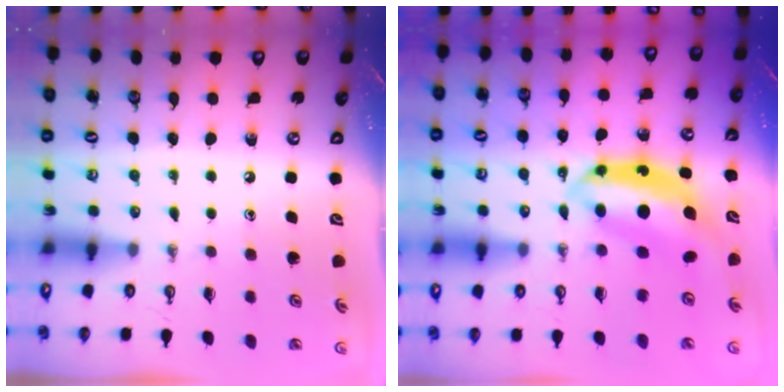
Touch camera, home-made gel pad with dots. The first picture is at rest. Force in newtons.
{"total": 9.2, "press": 9.1, "slide": 0.7}